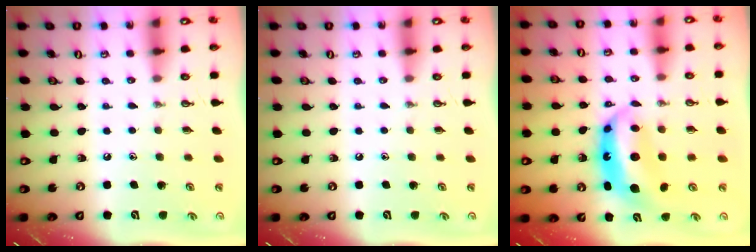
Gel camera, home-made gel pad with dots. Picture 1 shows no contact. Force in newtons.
{"total": 0.0}
{"total": 8.7, "press": 8.6, "slide": 0.9}